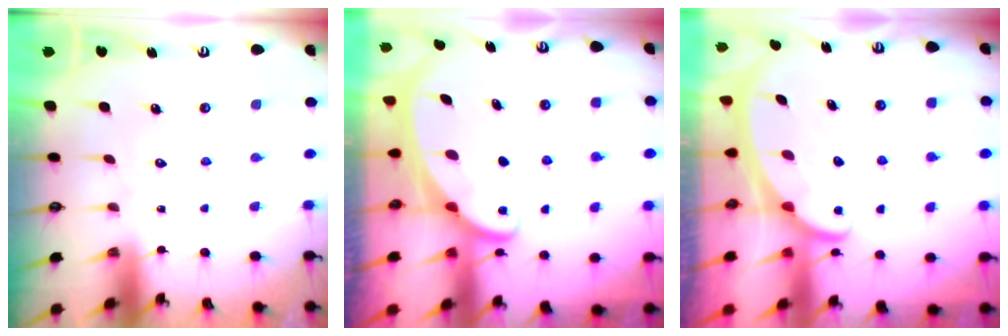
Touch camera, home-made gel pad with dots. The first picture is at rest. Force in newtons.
{"total": 2.8, "press": 2.7, "slide": 0.3}
{"total": 2.3, "press": 2.3, "slide": 0.3}